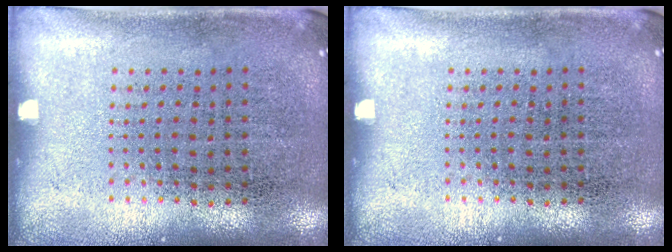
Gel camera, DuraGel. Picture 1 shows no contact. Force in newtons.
{"total": 0.0}